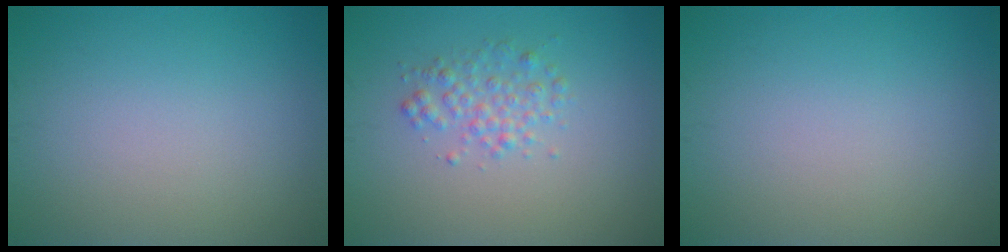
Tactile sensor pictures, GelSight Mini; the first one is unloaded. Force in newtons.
{"total": 2.0, "press": 2.0, "slide": 0.0}
{"total": 0.0}